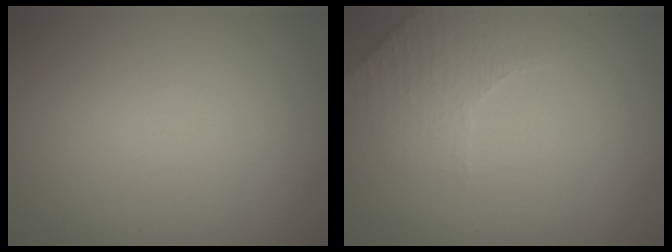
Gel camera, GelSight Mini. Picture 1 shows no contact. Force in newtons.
{"total": 2.8, "press": 2.7, "slide": 0.8}